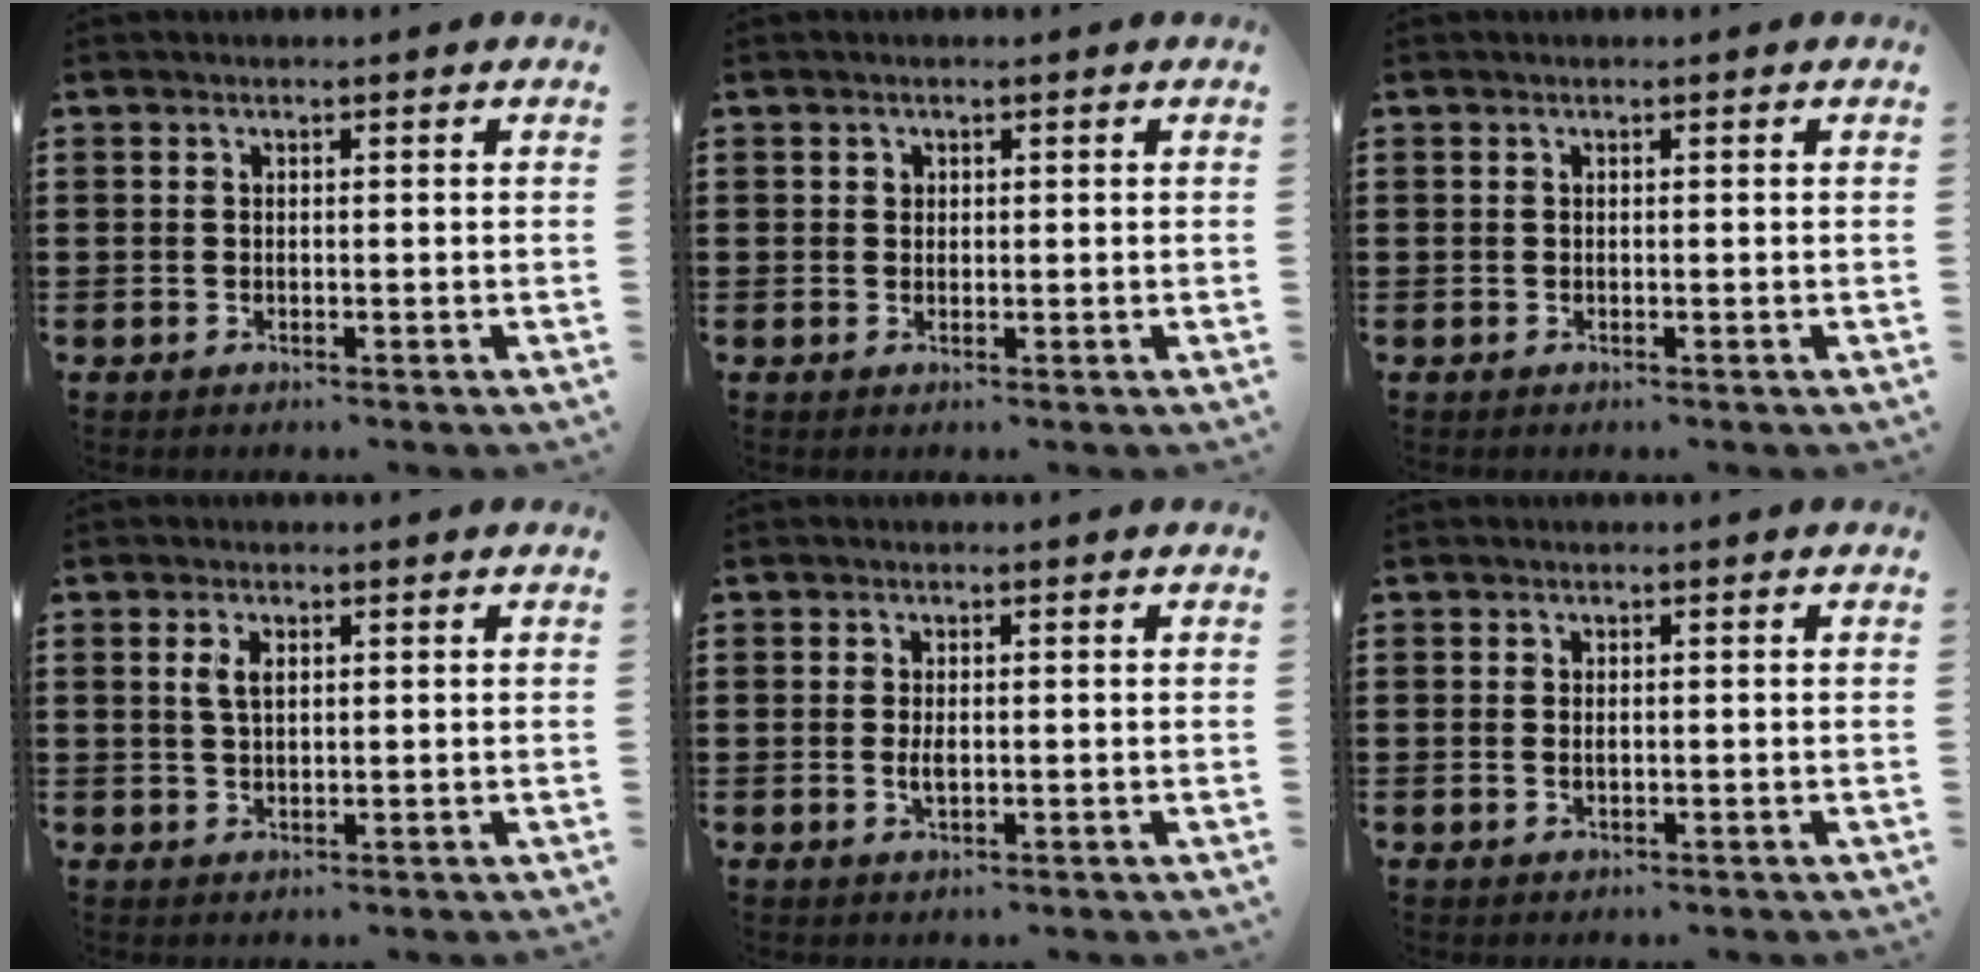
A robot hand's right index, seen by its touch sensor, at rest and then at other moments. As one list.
[{"total": 0.8, "force": [0.3, 0.7, 0.2], "torque": [-0.006, 0.003, 0.007]}, {"total": 0.0}, {"total": 2.8, "force": [0.9, 1.3, 2.3], "torque": [-0.050, 0.006, 0.014]}, {"total": 1.9, "force": [-0.1, 0.9, 1.6], "torque": [-0.031, 0.002, -0.001]}, {"total": 1.1, "force": [0.0, 0.6, 0.9], "torque": [-0.019, 0.004, 0.000]}]